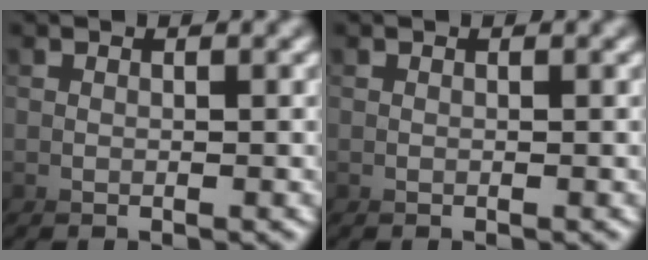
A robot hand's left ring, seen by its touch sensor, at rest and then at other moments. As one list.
[{"total": 0.0}]